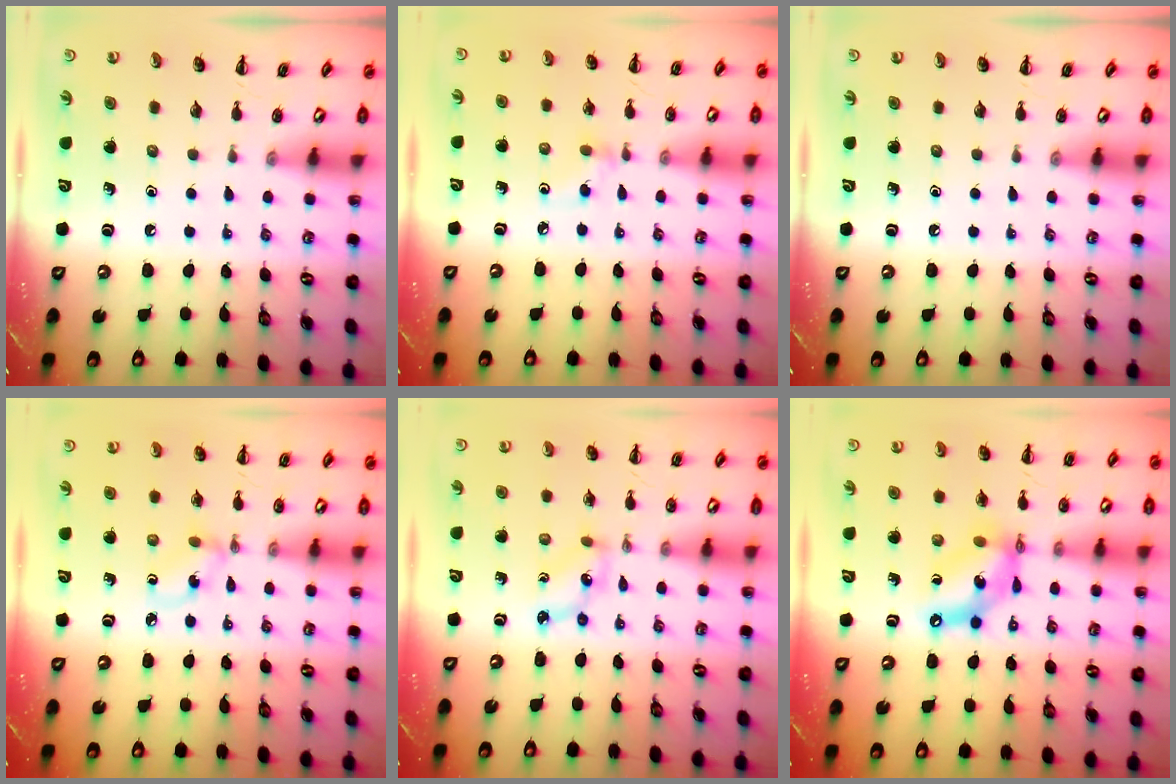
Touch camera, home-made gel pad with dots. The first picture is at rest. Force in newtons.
{"total": 2.9, "press": 2.7, "slide": 1.0}
{"total": 0.0}
{"total": 1.8, "press": 1.7, "slide": 0.6}
{"total": 2.8, "press": 2.7, "slide": 0.7}
{"total": 12.3, "press": 11.9, "slide": 3.3}